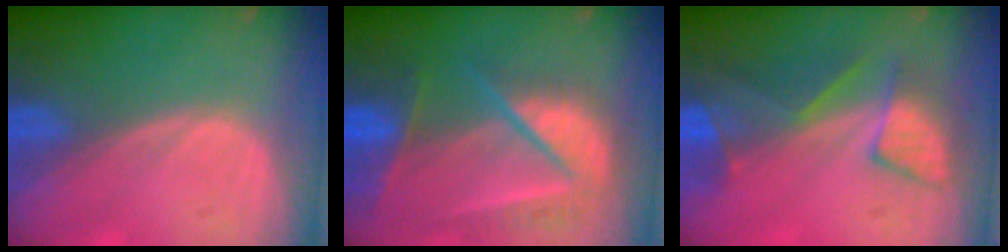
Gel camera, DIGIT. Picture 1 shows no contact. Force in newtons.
{"total": 9.7, "press": 8.2, "slide": 5.1}
{"total": 7.3, "press": 7.0, "slide": 2.2}